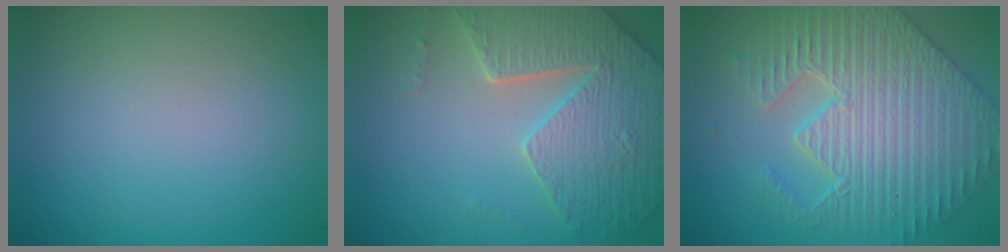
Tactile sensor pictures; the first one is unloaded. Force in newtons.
{"total": 6.7, "press": 5.3, "slide": 4.0}
{"total": 6.7, "press": 5.7, "slide": 3.6}